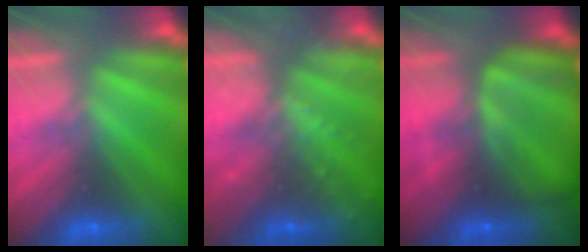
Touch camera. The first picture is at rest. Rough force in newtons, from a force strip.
{"total": 7.7}
{"total": 8.2}